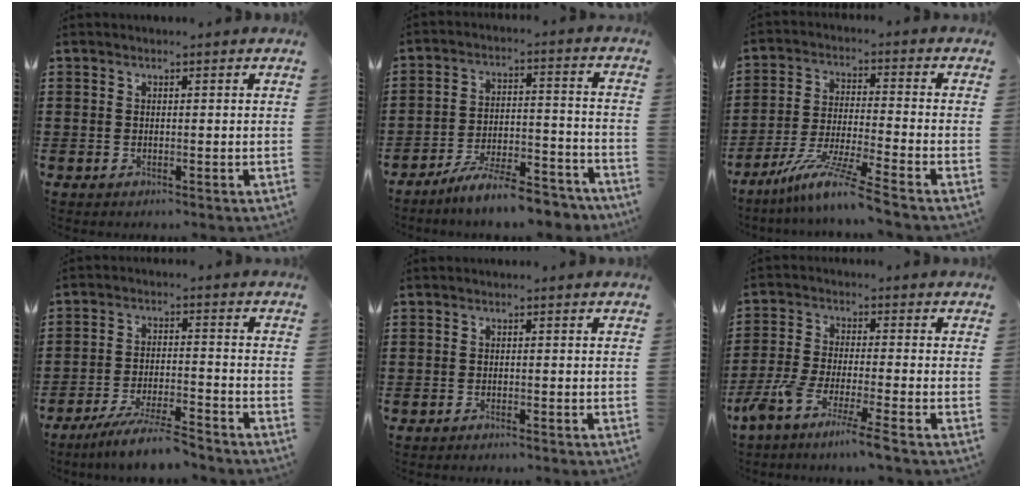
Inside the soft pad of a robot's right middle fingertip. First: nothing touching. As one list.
[{"total": 8.9, "force": [-8.0, 0.6, 3.9], "torque": [-0.062, 0.014, -0.149]}, {"total": 8.7, "force": [-6.9, -0.6, 5.3], "torque": [-0.110, -0.018, -0.137]}, {"total": 6.6, "force": [-5.9, 0.0, 3.0], "torque": [-0.066, -0.013, -0.111]}, {"total": 0.7, "force": [-0.7, -0.1, 0.1], "torque": [-0.006, -0.002, -0.014]}, {"total": 6.9, "force": [-5.8, -0.5, 3.7], "torque": [-0.091, -0.021, -0.117]}]